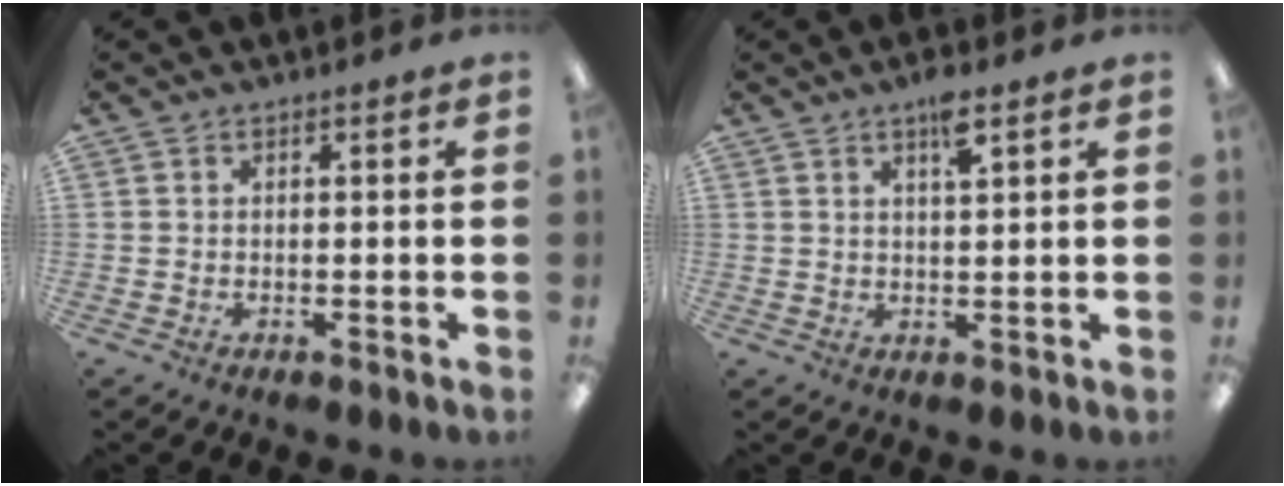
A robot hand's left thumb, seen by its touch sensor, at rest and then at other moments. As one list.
[{"total": 4.5, "force": [3.0, 0.9, 3.3], "torque": [-0.056, -0.005, 0.048]}]